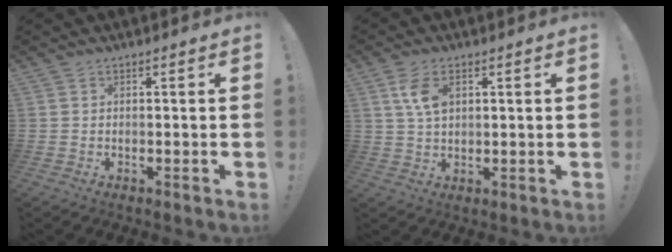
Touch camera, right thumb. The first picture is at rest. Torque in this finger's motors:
{"motor_torque": [0.07, 0.19, 0.39, -0.23, 0.08]}